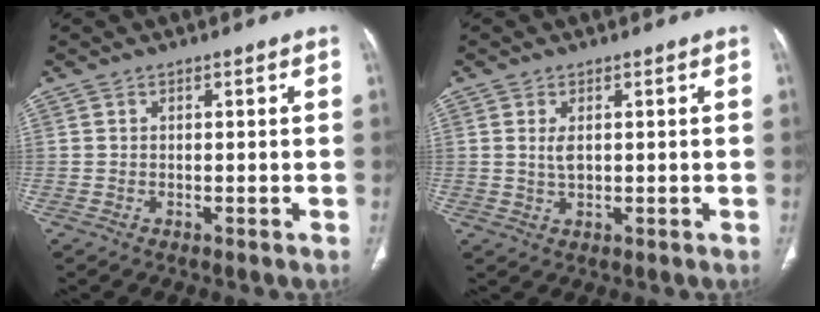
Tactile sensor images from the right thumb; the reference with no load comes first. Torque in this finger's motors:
{"motor_torque": [-0.34, -0.07, 0.33, 0.24, 0.03]}